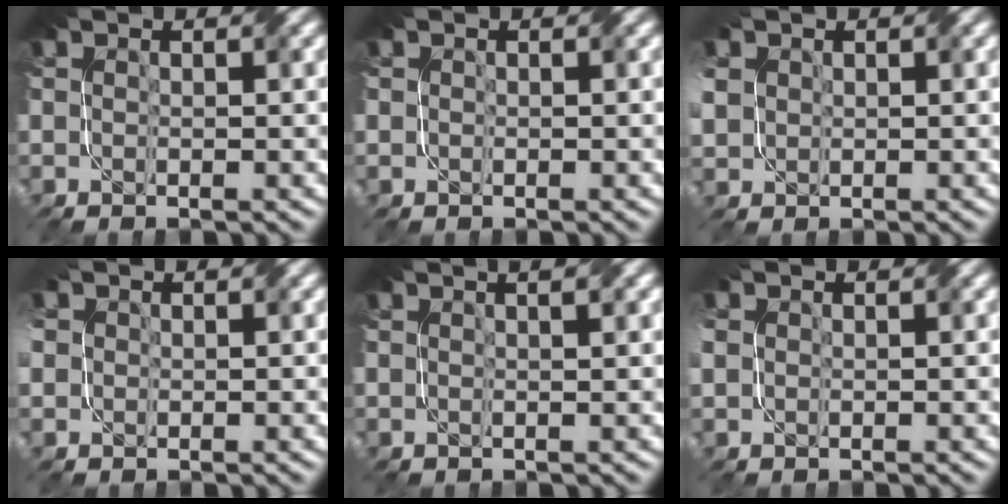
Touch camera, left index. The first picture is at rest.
{"total": 0.8, "force": [0.3, 0.3, -0.7], "torque": [0.011, 0.000, 0.002]}
{"total": 2.4, "force": [1.0, 2.2, 0.3], "torque": [-0.025, 0.012, 0.016]}
{"total": 2.9, "force": [0.9, 2.7, 0.7], "torque": [-0.030, 0.021, 0.005]}
{"total": 1.6, "force": [1.4, 0.3, 0.7], "torque": [0.004, 0.001, 0.009]}
{"total": 1.7, "force": [0.8, 1.5, -0.1], "torque": [-0.002, 0.008, 0.011]}